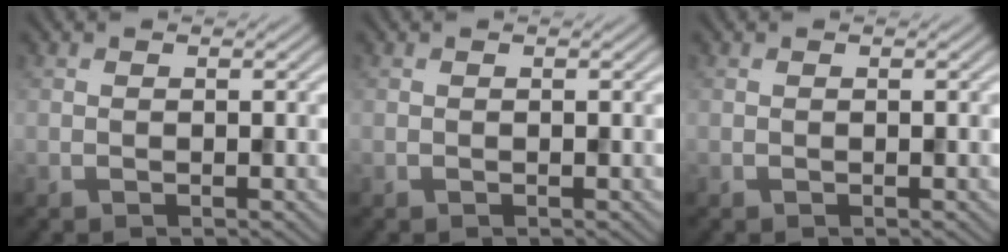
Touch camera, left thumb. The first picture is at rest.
{"total": 0.0}
{"total": 0.0}